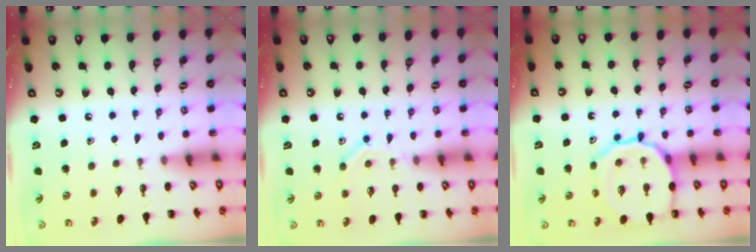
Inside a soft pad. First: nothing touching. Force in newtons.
{"total": 9.8, "press": 9.8, "slide": 1.3}
{"total": 14.3, "press": 14.3, "slide": 1.3}